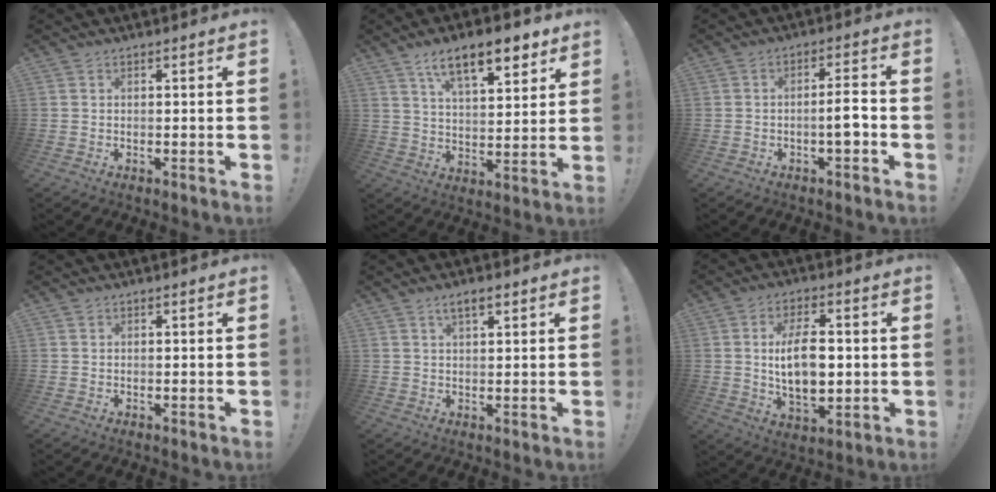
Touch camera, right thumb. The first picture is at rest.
{"total": 14.0, "force": [8.6, 5.0, 9.9], "torque": [-0.153, -0.038, 0.143]}
{"total": 6.1, "force": [-2.0, 1.1, 5.7], "torque": [-0.083, 0.006, -0.035]}
{"total": 0.5, "force": [0.4, 0.4, 0.0], "torque": [0.008, -0.003, 0.005]}
{"total": 4.0, "force": [2.3, 1.4, 3.0], "torque": [-0.049, -0.005, 0.037]}
{"total": 14.0, "force": [0.7, 7.7, 11.7], "torque": [-0.209, -0.006, 0.005]}